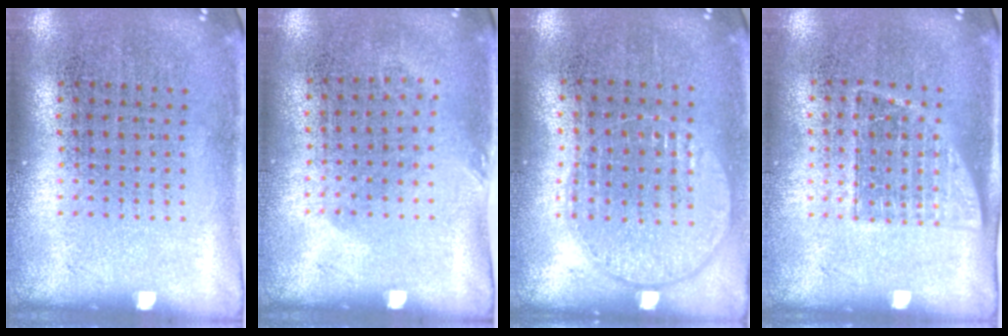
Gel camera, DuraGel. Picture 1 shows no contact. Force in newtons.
{"total": 0.8, "press": 0.7, "slide": 0.5}
{"total": 0.9, "press": 0.9, "slide": 0.3}
{"total": 1.1, "press": 0.9, "slide": 0.6}